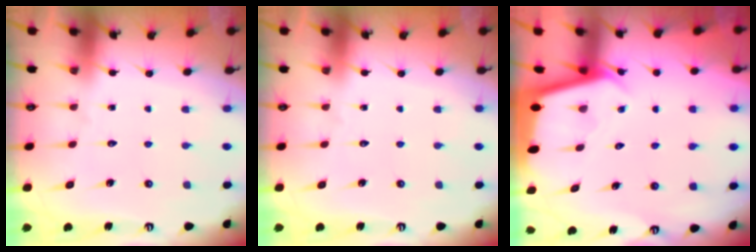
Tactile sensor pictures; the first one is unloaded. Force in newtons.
{"total": 0.0}
{"total": 2.3, "press": 2.3, "slide": 0.1}